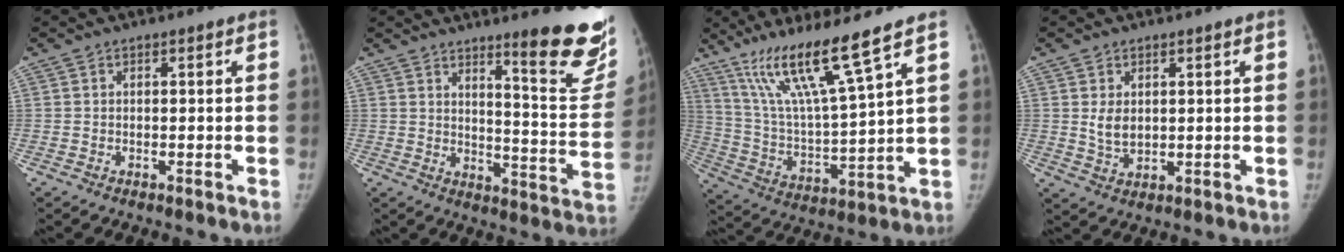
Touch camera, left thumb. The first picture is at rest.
{"total": 17.8, "force": [12.1, 3.3, 12.7], "torque": [-0.118, -0.101, 0.165]}
{"total": 15.9, "force": [10.8, 0.2, 11.6], "torque": [-0.209, -0.058, 0.210]}
{"total": 4.2, "force": [1.2, 2.8, 2.8], "torque": [-0.041, -0.015, 0.031]}